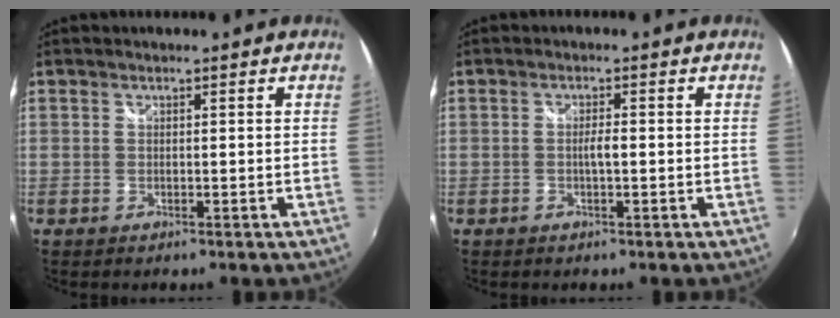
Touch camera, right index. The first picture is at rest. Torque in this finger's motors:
{"motor_torque": [0.47, 0.14, 0.26, 0.06]}